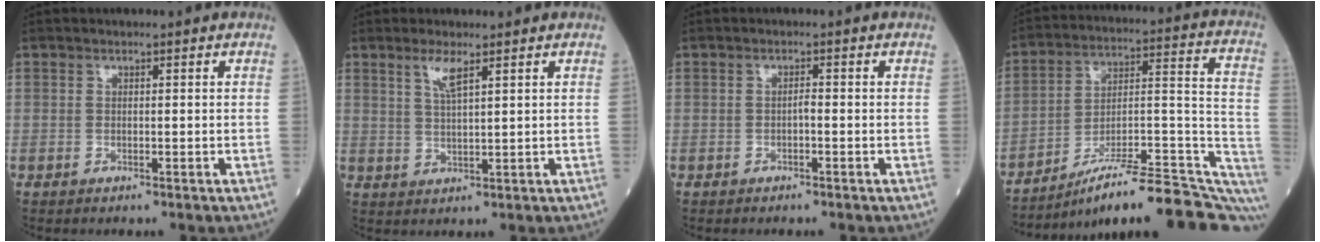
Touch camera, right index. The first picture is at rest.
{"total": 3.4, "force": [2.0, 0.2, 2.7], "torque": [-0.058, -0.002, 0.042]}
{"total": 0.8, "force": [-0.4, 0.2, 0.7], "torque": [-0.011, 0.002, -0.008]}
{"total": 24.6, "force": [-20.0, 2.9, 13.9], "torque": [-0.123, 0.027, -0.290]}